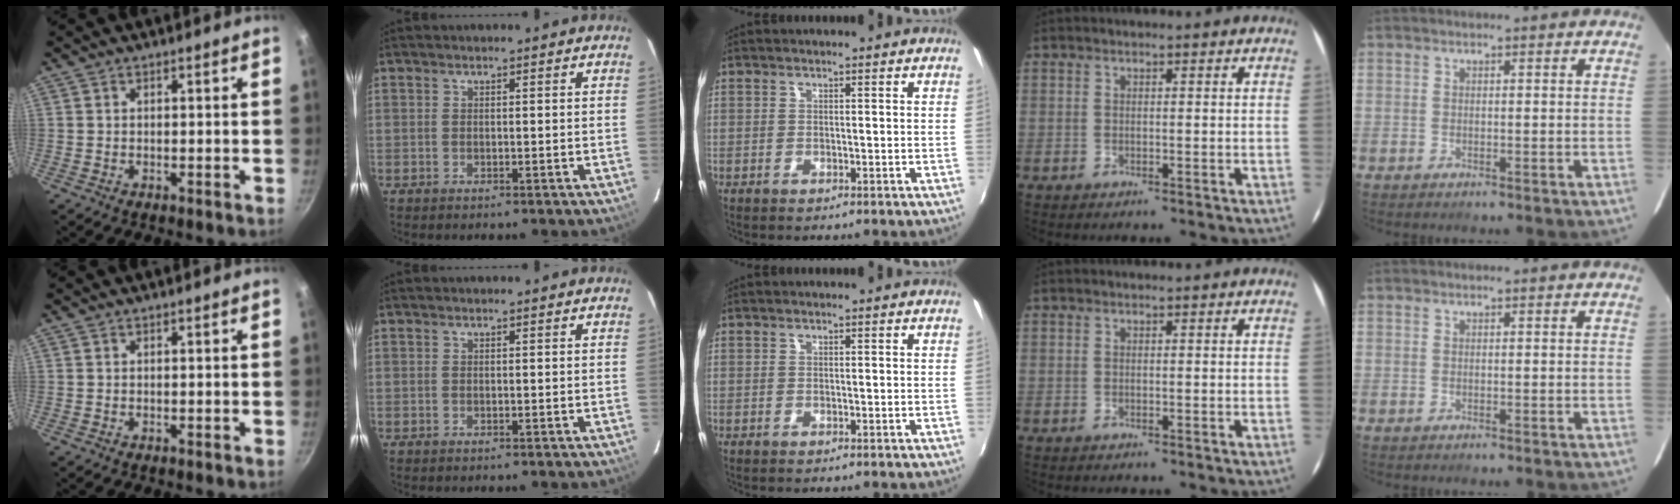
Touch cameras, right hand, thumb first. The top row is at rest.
{}